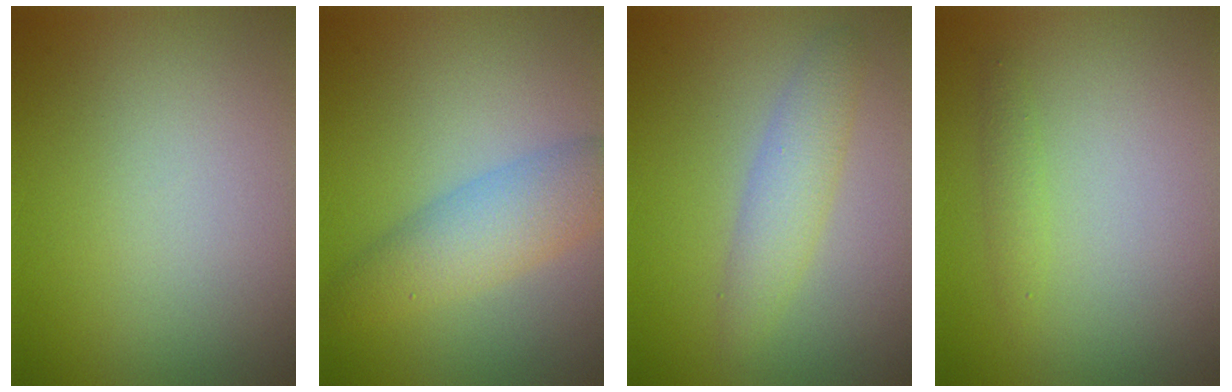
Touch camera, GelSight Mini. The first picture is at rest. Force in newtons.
{"total": 4.3, "press": 4.2, "slide": 0.0}
{"total": 2.6, "press": 2.6, "slide": 0.1}
{"total": 1.1, "press": 1.1, "slide": 0.1}